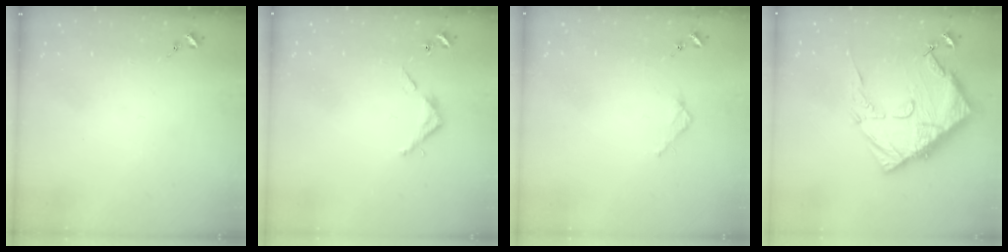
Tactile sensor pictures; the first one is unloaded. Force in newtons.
{"total": 3.5, "press": 3.5, "slide": 0.2}
{"total": 2.4, "press": 2.3, "slide": 0.3}
{"total": 18.0, "press": 17.9, "slide": 1.9}